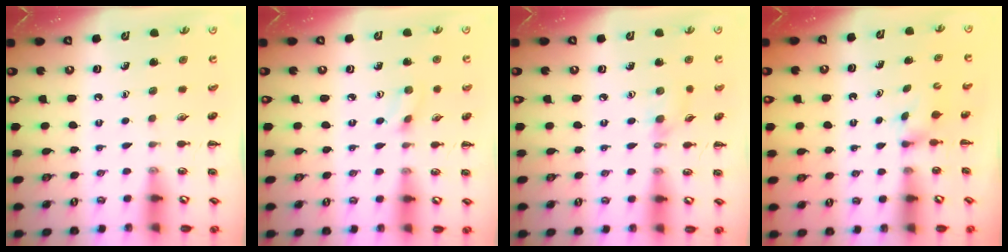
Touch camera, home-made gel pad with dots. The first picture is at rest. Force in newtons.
{"total": 2.3, "press": 2.1, "slide": 0.8}
{"total": 3.2, "press": 2.9, "slide": 1.3}
{"total": 1.8, "press": 1.5, "slide": 0.9}